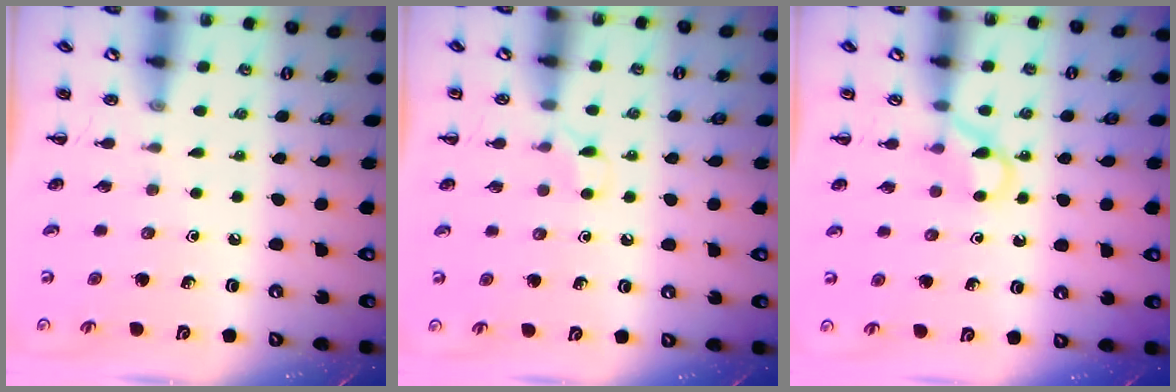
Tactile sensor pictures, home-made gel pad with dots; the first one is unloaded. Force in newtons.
{"total": 4.0, "press": 3.7, "slide": 1.4}
{"total": 4.4, "press": 4.2, "slide": 1.3}